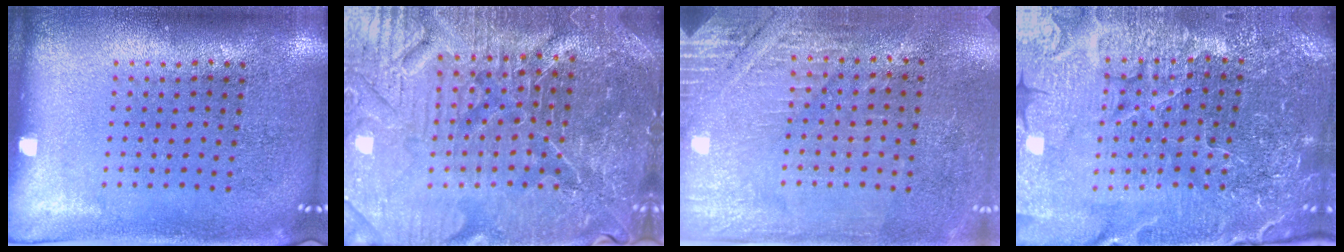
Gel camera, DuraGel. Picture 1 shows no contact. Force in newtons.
{"total": 5.8, "press": 5.4, "slide": 2.2}
{"total": 2.8, "press": 2.7, "slide": 0.8}
{"total": 4.9, "press": 4.7, "slide": 1.4}